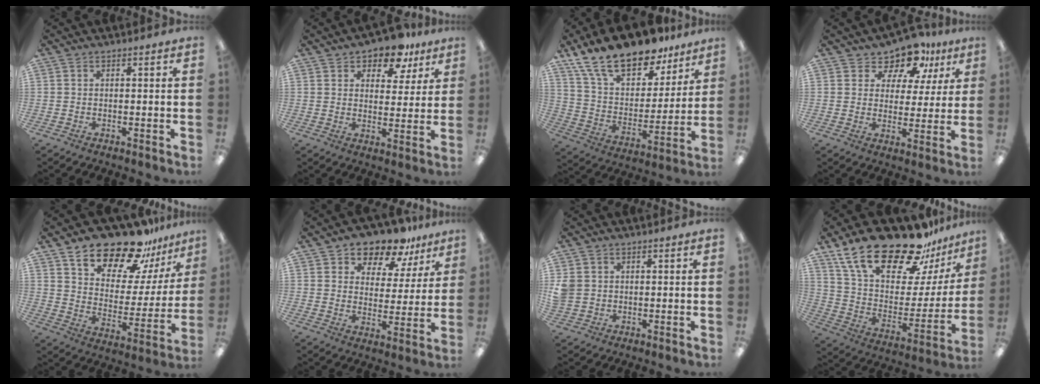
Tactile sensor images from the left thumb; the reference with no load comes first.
{"total": 9.6, "force": [7.3, 4.9, 3.8], "torque": [-0.055, -0.040, 0.131]}
{"total": 19.8, "force": [15.3, 8.8, 8.8], "torque": [-0.166, -0.098, 0.277]}
{"total": 10.2, "force": [7.9, 5.5, 3.3], "torque": [-0.061, -0.052, 0.145]}
{"total": 19.8, "force": [16.4, 7.7, 8.0], "torque": [-0.139, -0.125, 0.288]}
{"total": 11.6, "force": [10.2, 5.0, 2.5], "torque": [-0.044, -0.086, 0.188]}
{"total": 3.9, "force": [0.7, 3.7, 1.0], "torque": [-0.016, 0.005, 0.014]}
{"total": 26.7, "force": [20.1, 10.1, 14.4], "torque": [-0.247, -0.132, 0.355]}